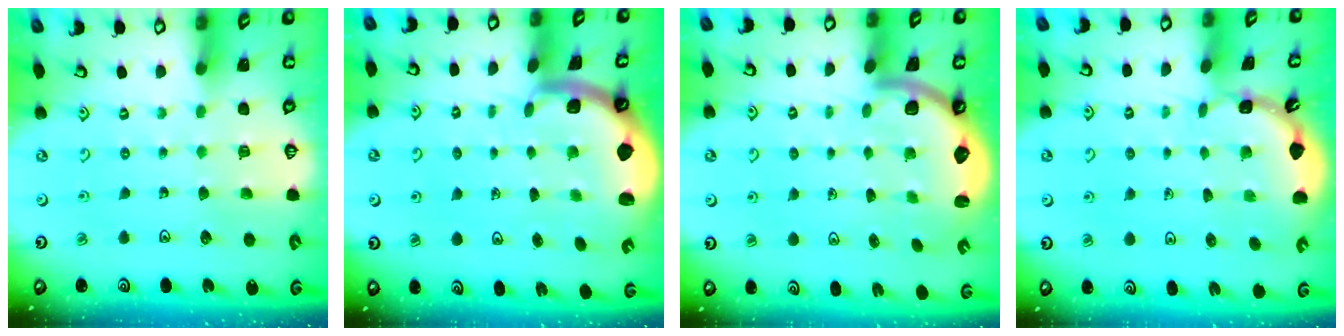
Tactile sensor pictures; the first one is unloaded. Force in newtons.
{"total": 2.3, "press": 2.3, "slide": 0.5}
{"total": 2.7, "press": 2.6, "slide": 0.5}
{"total": 1.7, "press": 1.7, "slide": 0.1}